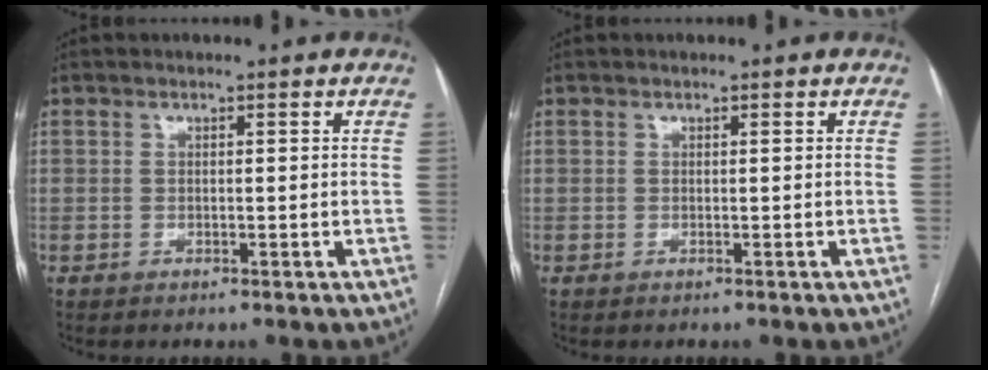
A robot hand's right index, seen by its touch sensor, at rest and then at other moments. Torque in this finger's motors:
{"motor_torque": [-0.09, 0.05, -0.01, 0.00]}